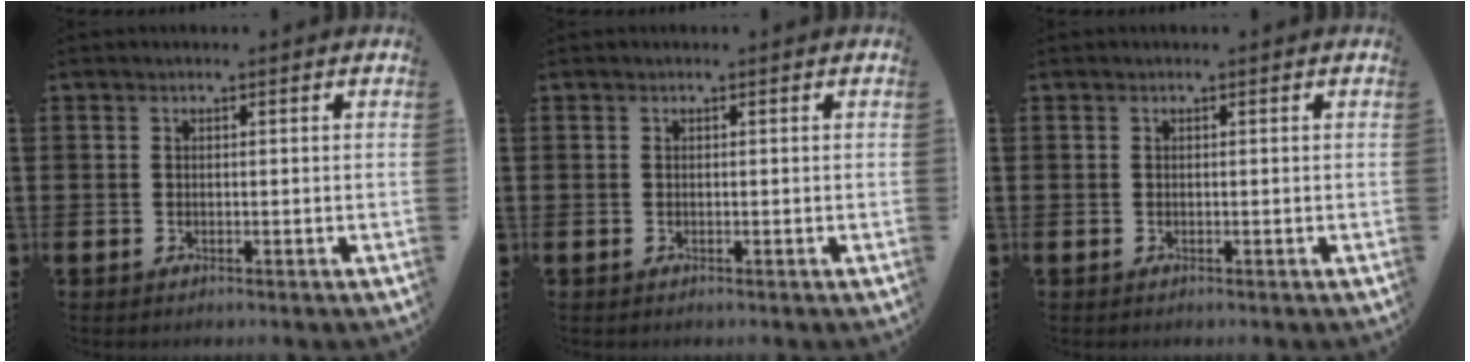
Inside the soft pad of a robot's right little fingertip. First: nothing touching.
{"total": 0.0}
{"total": 0.0}